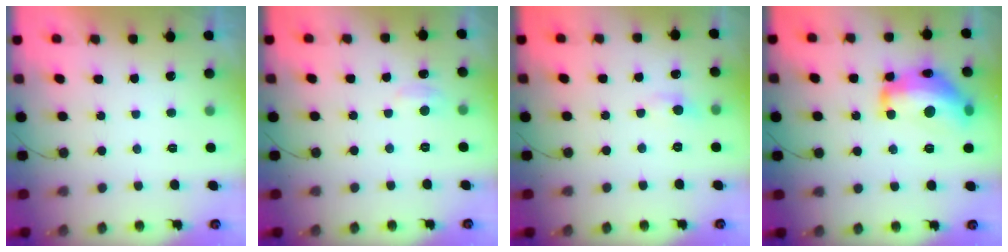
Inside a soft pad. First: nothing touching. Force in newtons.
{"total": 3.2, "press": 3.2, "slide": 0.4}
{"total": 3.2, "press": 3.2, "slide": 0.4}
{"total": 18.4, "press": 18.3, "slide": 1.2}